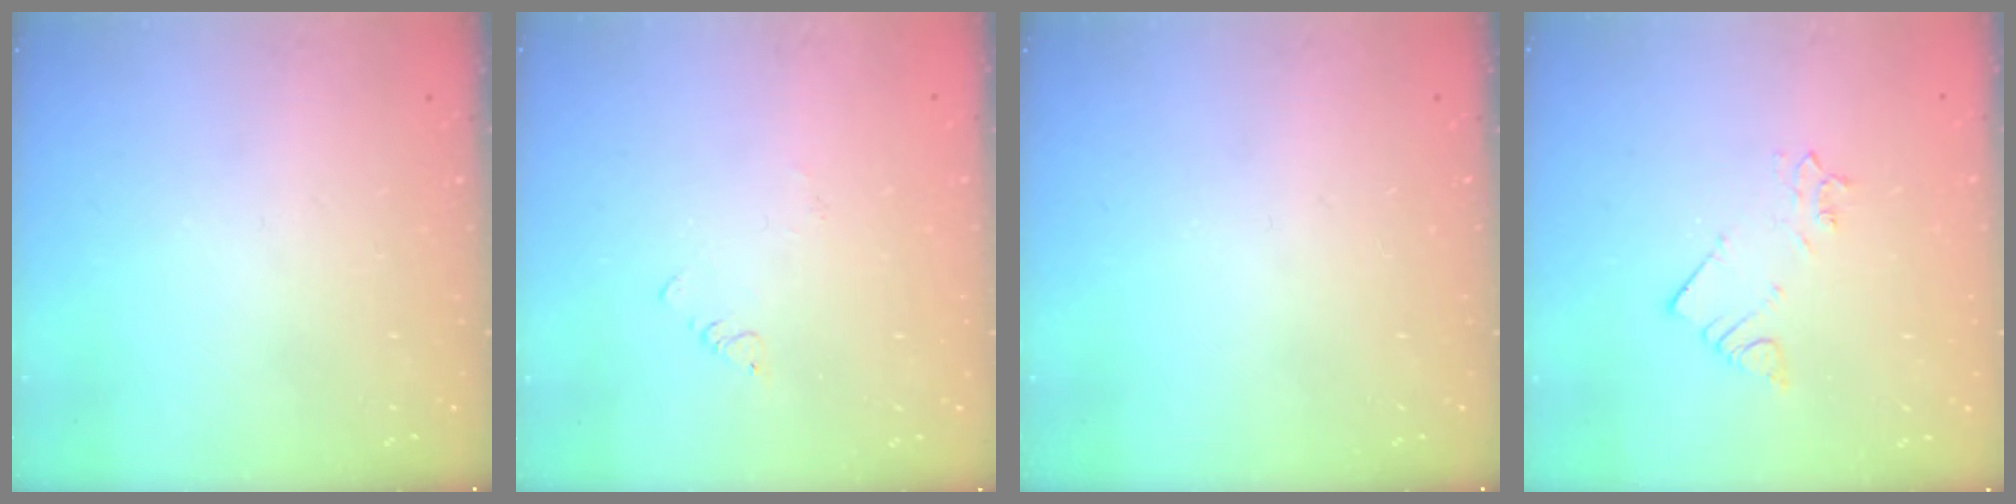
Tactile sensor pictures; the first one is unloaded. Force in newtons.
{"total": 2.1, "press": 2.1, "slide": 0.3}
{"total": 0.0}
{"total": 2.1, "press": 2.1, "slide": 0.0}